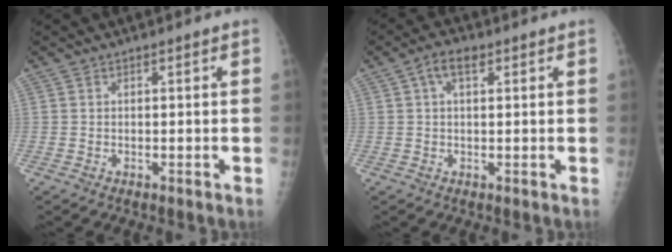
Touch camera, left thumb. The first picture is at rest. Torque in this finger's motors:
{"motor_torque": [0.03, -0.02, -0.18, -0.31, 0.12]}